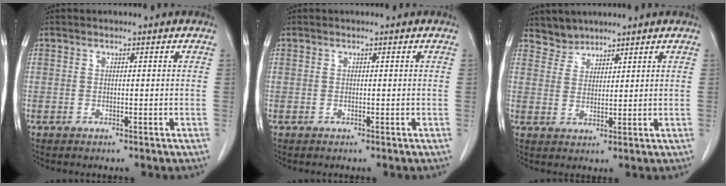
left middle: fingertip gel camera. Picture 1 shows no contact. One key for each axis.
{"total": 0.0}
{"total": 3.2, "fx": 2.9, "fy": 1.2, "fz": -0.6, "tx": 0.018, "ty": 0.005, "tz": 0.054}